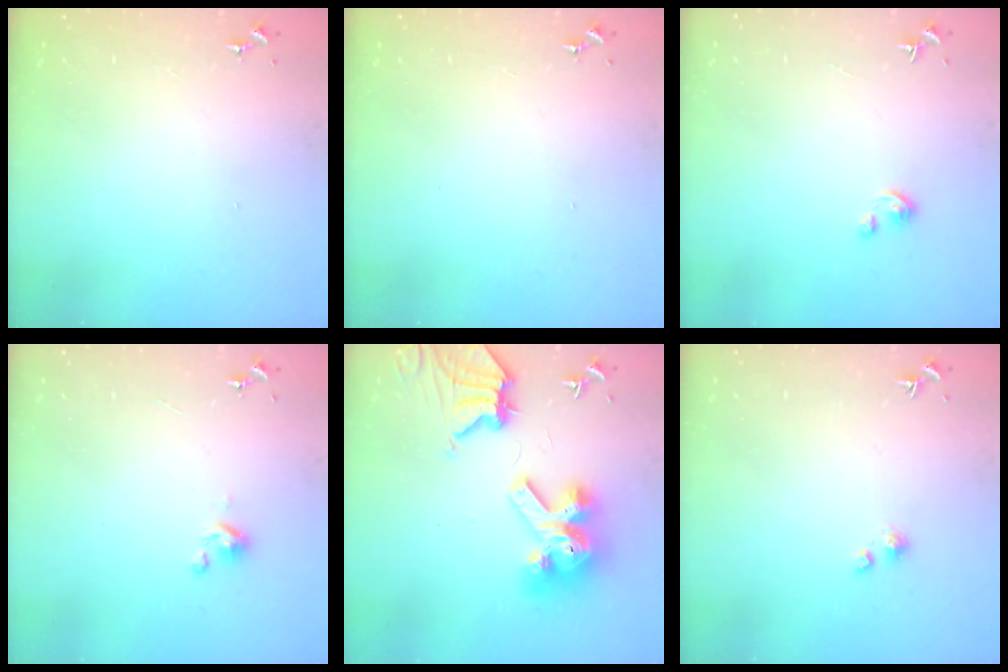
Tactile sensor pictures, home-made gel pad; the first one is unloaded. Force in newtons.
{"total": 0.0}
{"total": 2.6, "press": 2.6, "slide": 0.2}
{"total": 4.0, "press": 4.0, "slide": 0.2}
{"total": 16.2, "press": 16.1, "slide": 2.1}
{"total": 2.2, "press": 2.2, "slide": 0.2}